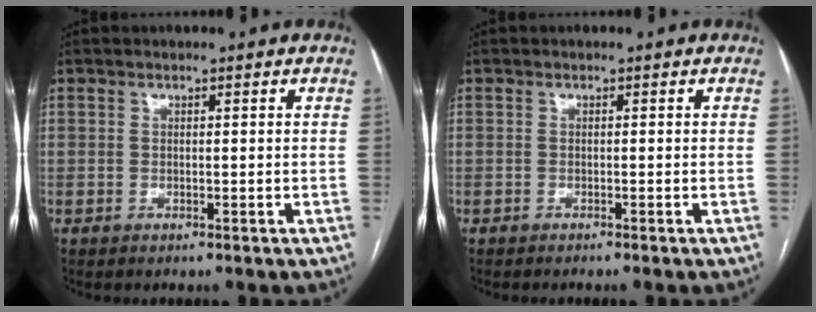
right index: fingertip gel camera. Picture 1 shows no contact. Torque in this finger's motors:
{"motor_torque": [-0.06, -0.01, 0.07, 0.01]}